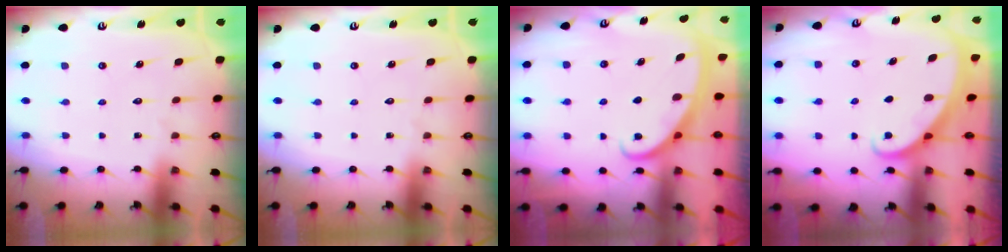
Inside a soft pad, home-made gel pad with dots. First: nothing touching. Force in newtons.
{"total": 0.0}
{"total": 2.9, "press": 2.9, "slide": 0.3}
{"total": 1.6, "press": 1.5, "slide": 0.1}